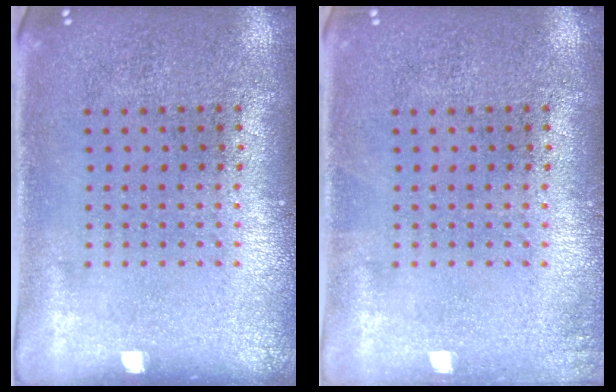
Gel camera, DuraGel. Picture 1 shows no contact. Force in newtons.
{"total": 0.7, "press": 0.7, "slide": 0.1}